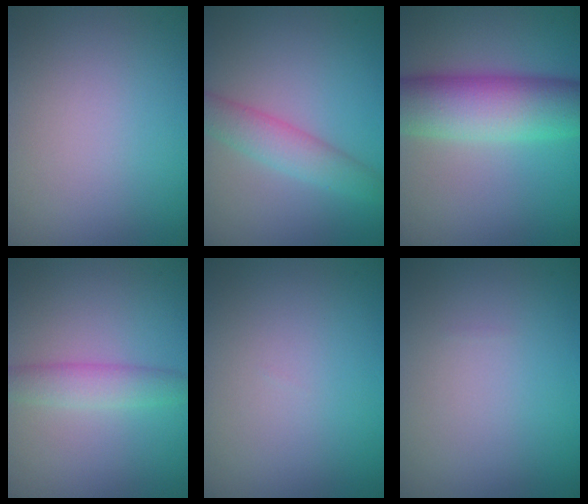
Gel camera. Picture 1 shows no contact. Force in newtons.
{"total": 3.5, "press": 3.5, "slide": 0.1}
{"total": 9.6, "press": 9.6, "slide": 0.3}
{"total": 2.9, "press": 2.9, "slide": 0.1}
{"total": 0.0}
{"total": 0.0}